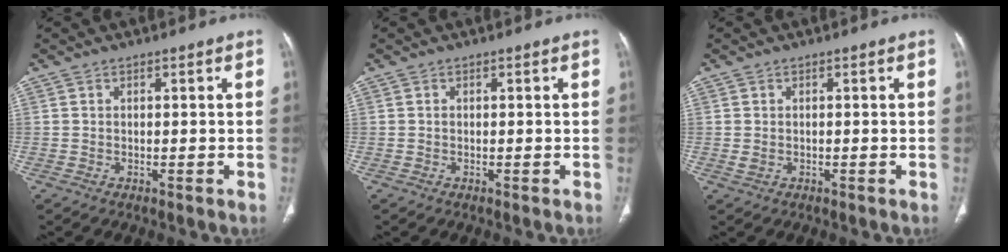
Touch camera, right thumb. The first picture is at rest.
{"total": 0.0}
{"total": 1.0, "force": [-0.2, 0.8, 0.7], "torque": [-0.021, 0.003, 0.002]}